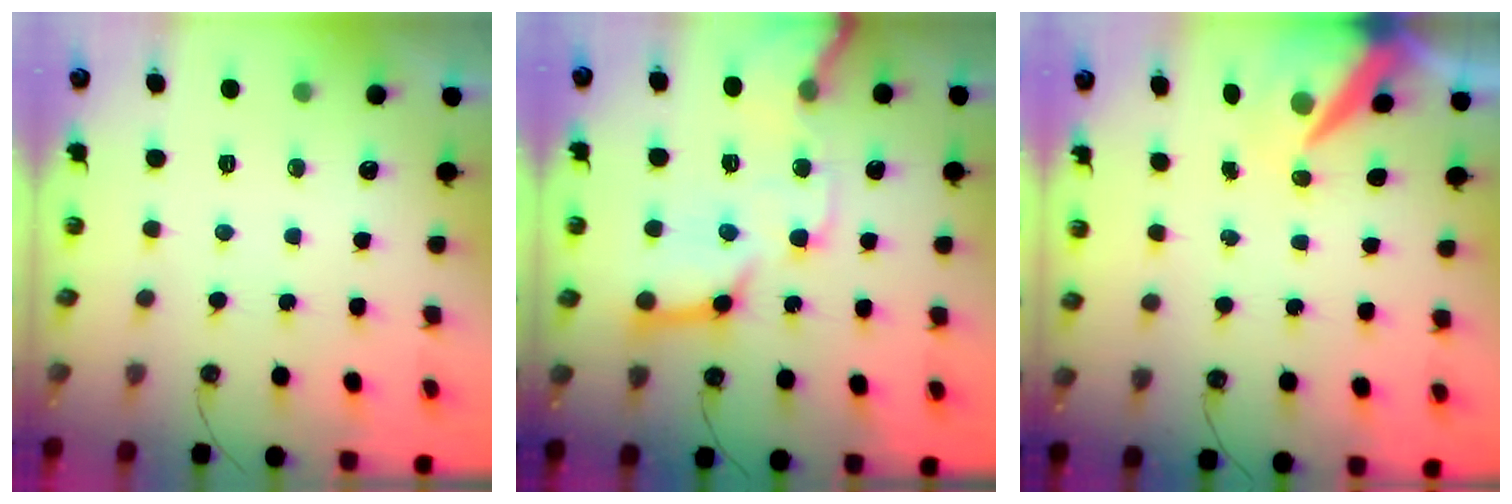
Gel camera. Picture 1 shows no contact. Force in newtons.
{"total": 18.9, "press": 18.7, "slide": 2.5}
{"total": 8.4, "press": 8.3, "slide": 1.0}